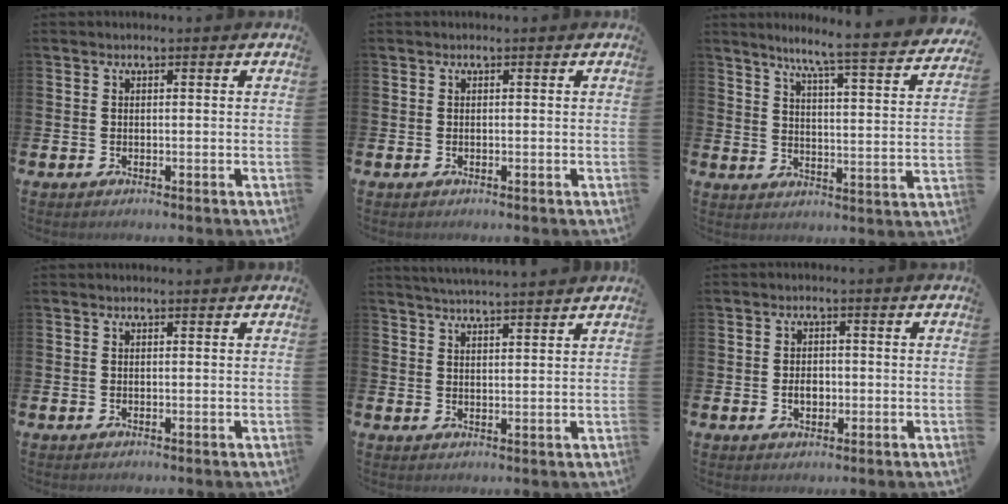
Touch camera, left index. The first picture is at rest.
{"total": 0.0}
{"total": 6.6, "force": [5.7, -0.3, 3.2], "torque": [-0.069, -0.052, 0.088]}
{"total": 0.0}
{"total": 4.1, "force": [4.0, -0.5, 0.4], "torque": [-0.016, -0.020, 0.072]}
{"total": 2.6, "force": [-0.4, 1.9, 1.8], "torque": [-0.016, -0.003, -0.014]}